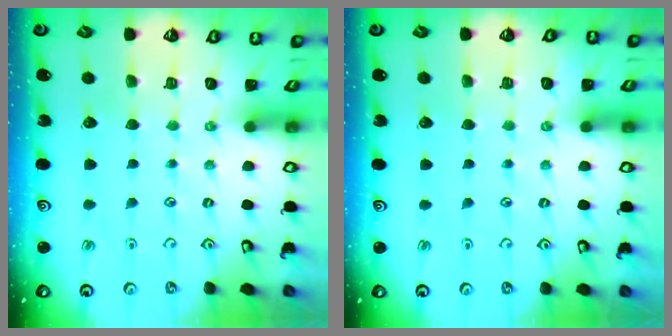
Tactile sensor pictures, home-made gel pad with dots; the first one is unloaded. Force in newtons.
{"total": 0.0}